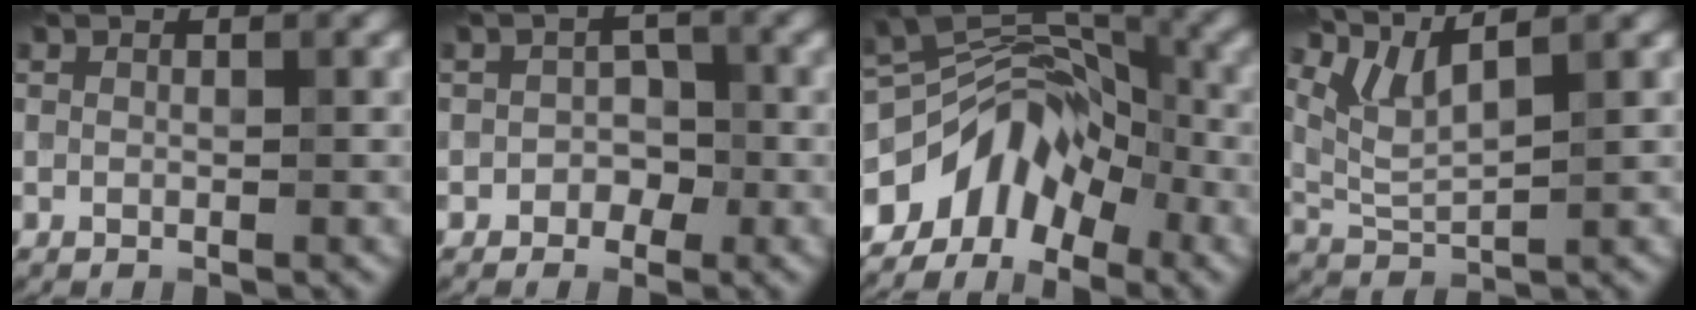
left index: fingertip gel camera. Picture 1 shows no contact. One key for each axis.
{"total": 1.8, "fx": -0.9, "fy": 1.6, "fz": 0.5, "tx": 0.013, "ty": 0.010, "tz": -0.024}
{"total": 7.7, "fx": -4.6, "fy": 4.7, "fz": 4.0, "tx": -0.048, "ty": 0.014, "tz": -0.100}
{"total": 3.8, "fx": 3.1, "fy": 0.6, "fz": 2.2, "tx": -0.058, "ty": 0.007, "tz": 0.071}